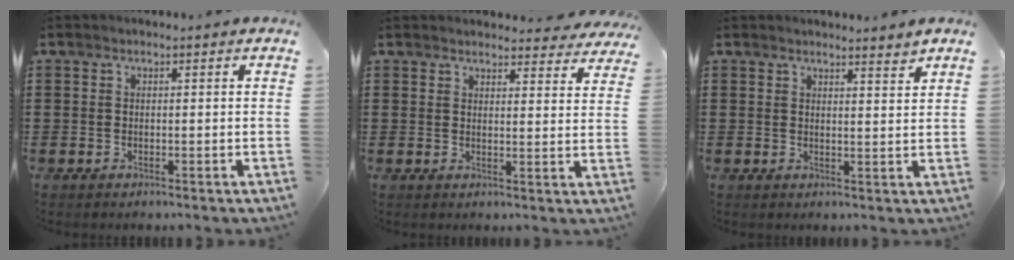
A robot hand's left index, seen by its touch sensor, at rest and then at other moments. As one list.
[{"total": 3.4, "force": [3.3, 0.5, 0.6], "torque": [-0.007, -0.018, 0.057]}, {"total": 2.6, "force": [2.6, -0.2, 0.6], "torque": [-0.011, -0.007, 0.046]}]